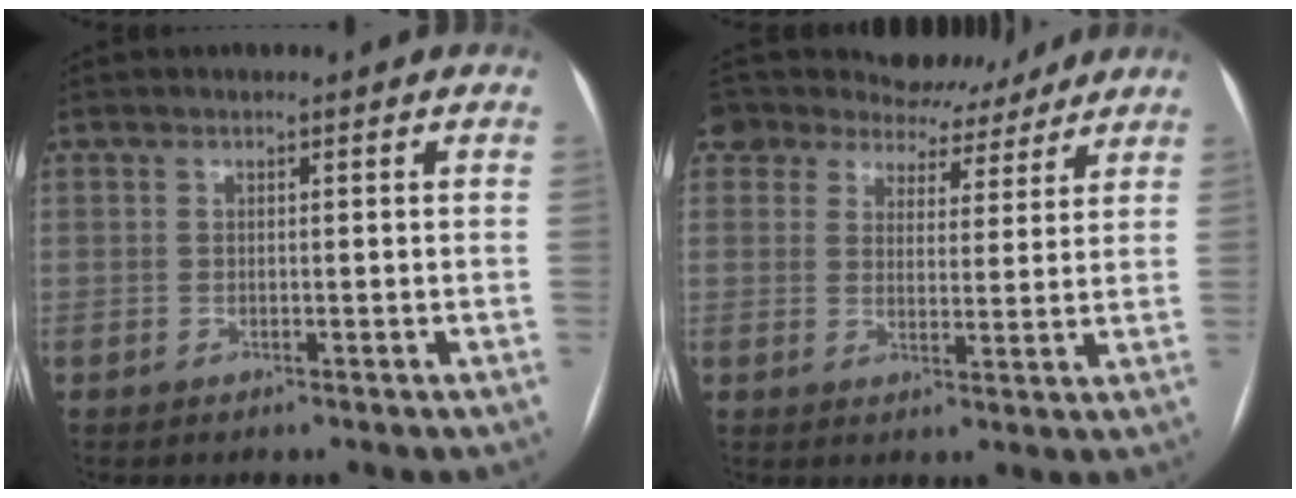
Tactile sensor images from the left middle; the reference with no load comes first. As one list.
[{"total": 17.0, "force": [15.4, 6.0, 3.9], "torque": [-0.070, 0.021, 0.207]}]